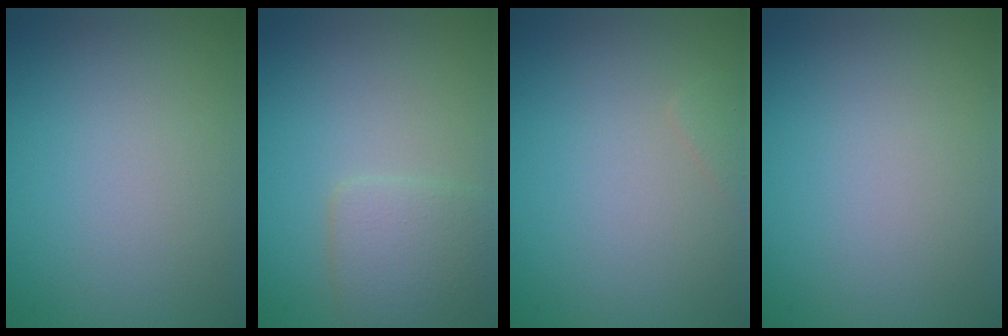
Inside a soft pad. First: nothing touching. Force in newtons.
{"total": 2.9, "press": 2.9, "slide": 0.0}
{"total": 0.8, "press": 0.8, "slide": 0.0}
{"total": 0.0}